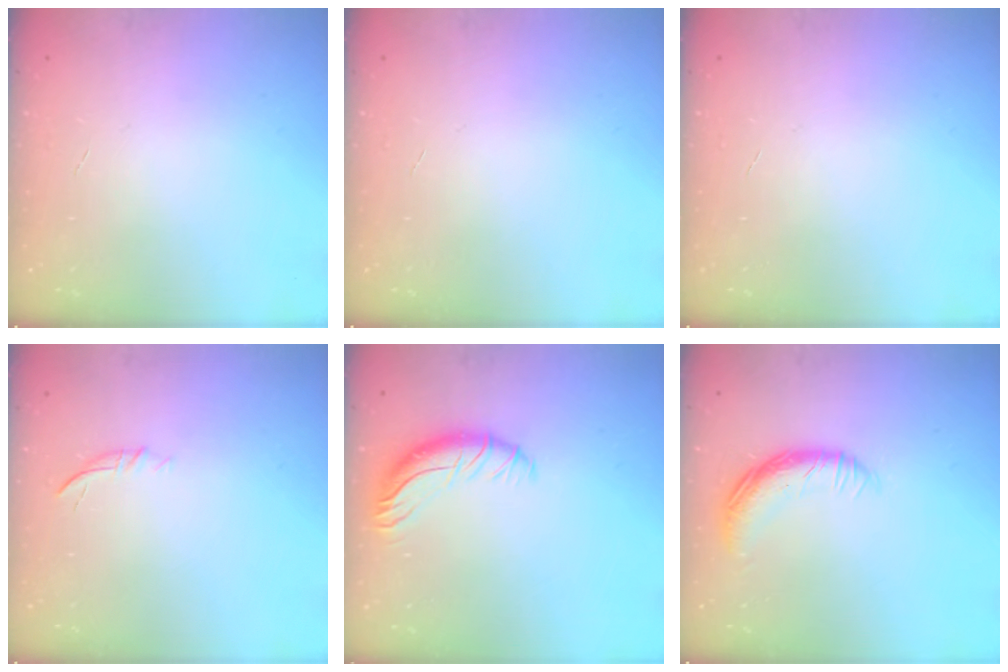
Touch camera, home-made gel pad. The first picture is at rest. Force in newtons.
{"total": 0.0}
{"total": 0.0}
{"total": 5.3, "press": 5.1, "slide": 1.1}
{"total": 10.7, "press": 10.4, "slide": 2.5}
{"total": 11.5, "press": 11.5, "slide": 0.5}